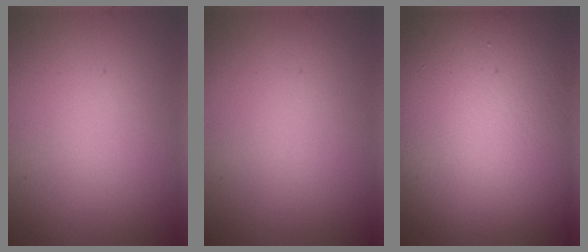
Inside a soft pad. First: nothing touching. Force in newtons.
{"total": 0.0}
{"total": 20.5, "press": 20.4, "slide": 1.1}